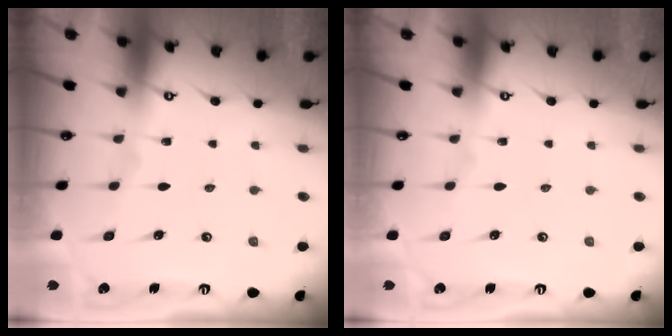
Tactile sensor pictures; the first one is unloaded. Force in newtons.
{"total": 0.0}